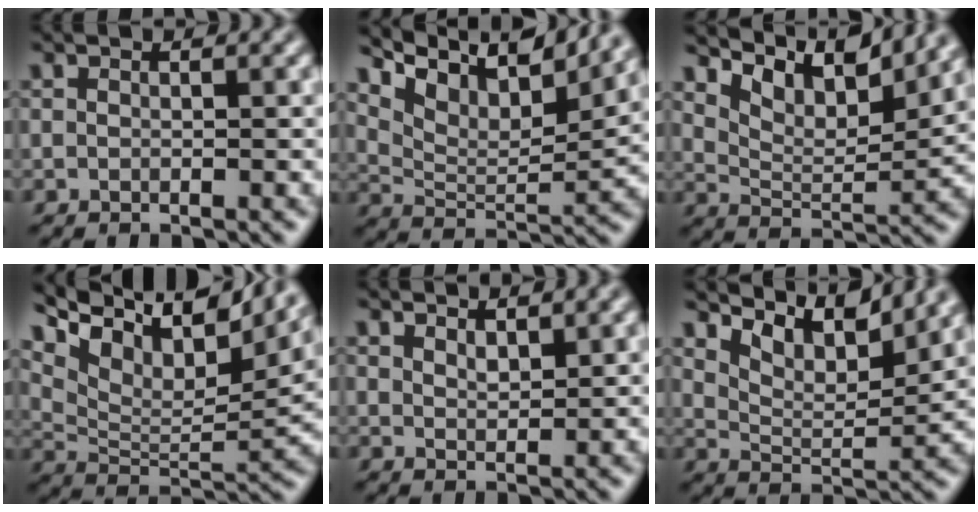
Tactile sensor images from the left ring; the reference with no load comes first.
{"total": 9.6, "force": [6.5, 3.6, 6.0], "torque": [-0.103, 0.019, 0.120]}
{"total": 7.8, "force": [5.7, 2.7, 4.7], "torque": [-0.084, 0.012, 0.103]}
{"total": 12.9, "force": [7.8, 5.8, 8.4], "torque": [-0.157, 0.049, 0.138]}
{"total": 1.7, "force": [1.5, 0.3, 0.7], "torque": [-0.008, 0.006, 0.028]}
{"total": 7.0, "force": [5.3, 2.2, 4.1], "torque": [-0.078, 0.012, 0.092]}